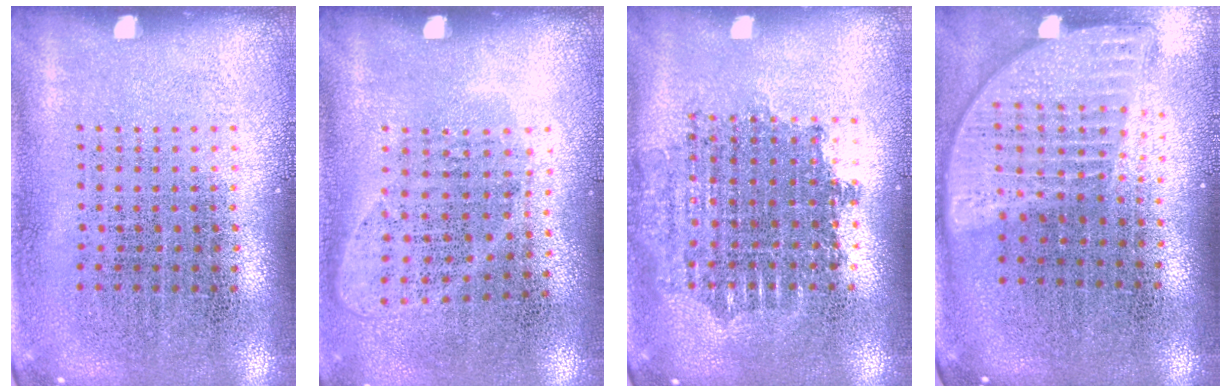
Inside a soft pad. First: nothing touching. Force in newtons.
{"total": 1.0, "press": 0.9, "slide": 0.4}
{"total": 1.6, "press": 1.3, "slide": 1.0}
{"total": 2.0, "press": 1.6, "slide": 1.2}